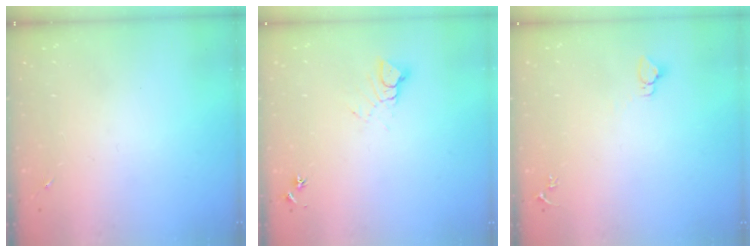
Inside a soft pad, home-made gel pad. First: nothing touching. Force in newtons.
{"total": 6.0, "press": 6.0, "slide": 0.4}
{"total": 2.9, "press": 2.9, "slide": 0.1}